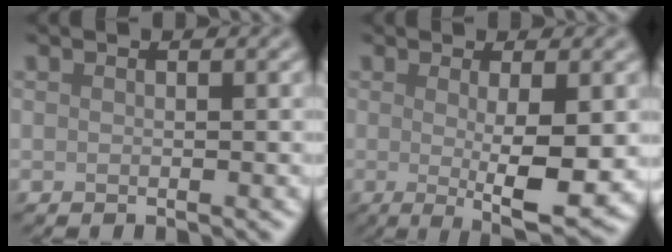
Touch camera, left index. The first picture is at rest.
{"total": 6.7, "force": [-0.5, 1.3, 6.6], "torque": [-0.097, -0.013, -0.003]}